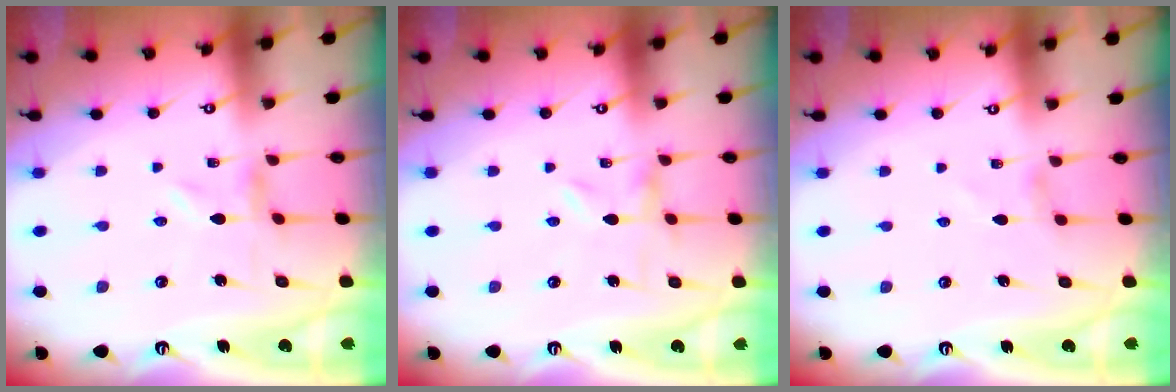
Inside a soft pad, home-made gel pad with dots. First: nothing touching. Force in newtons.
{"total": 0.0}
{"total": 0.0}